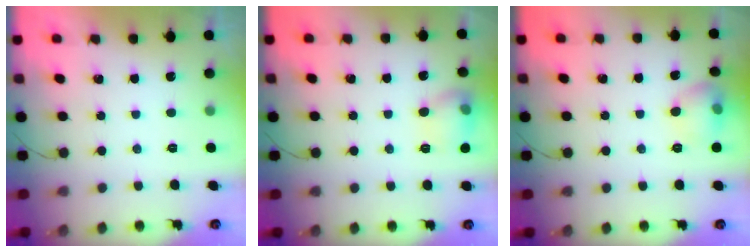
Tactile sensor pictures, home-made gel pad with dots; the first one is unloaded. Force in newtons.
{"total": 10.0, "press": 10.0, "slide": 0.7}
{"total": 11.2, "press": 9.0, "slide": 6.7}